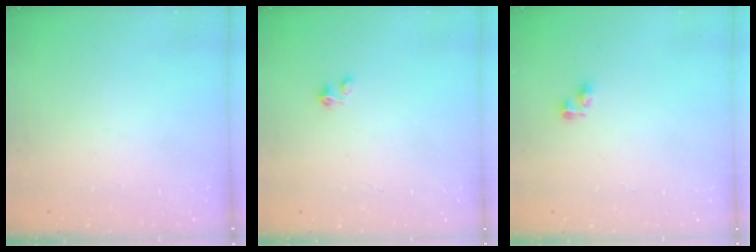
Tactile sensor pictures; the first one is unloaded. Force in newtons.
{"total": 0.5, "press": 0.5, "slide": 0.2}
{"total": 3.1, "press": 3.1, "slide": 0.3}